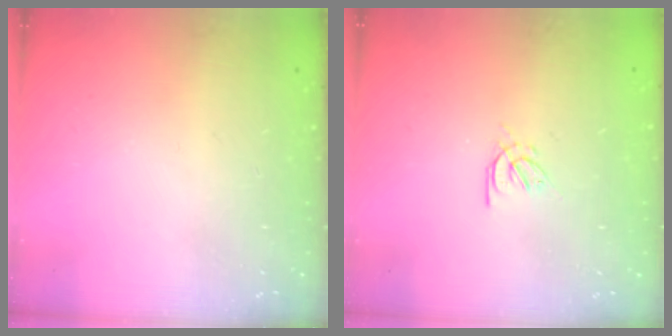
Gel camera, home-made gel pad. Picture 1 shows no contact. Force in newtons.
{"total": 2.6, "press": 2.5, "slide": 0.7}